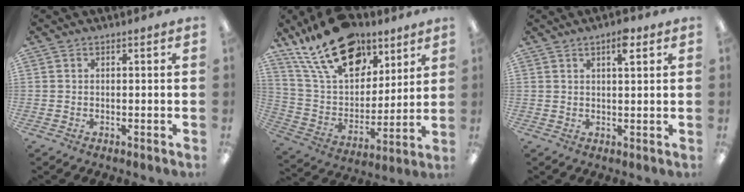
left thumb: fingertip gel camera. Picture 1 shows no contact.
{"total": 22.3, "force": [14.4, 12.2, 11.9], "torque": [-0.214, -0.065, 0.263]}
{"total": 4.3, "force": [2.6, 1.2, 3.3], "torque": [-0.047, -0.005, 0.038]}